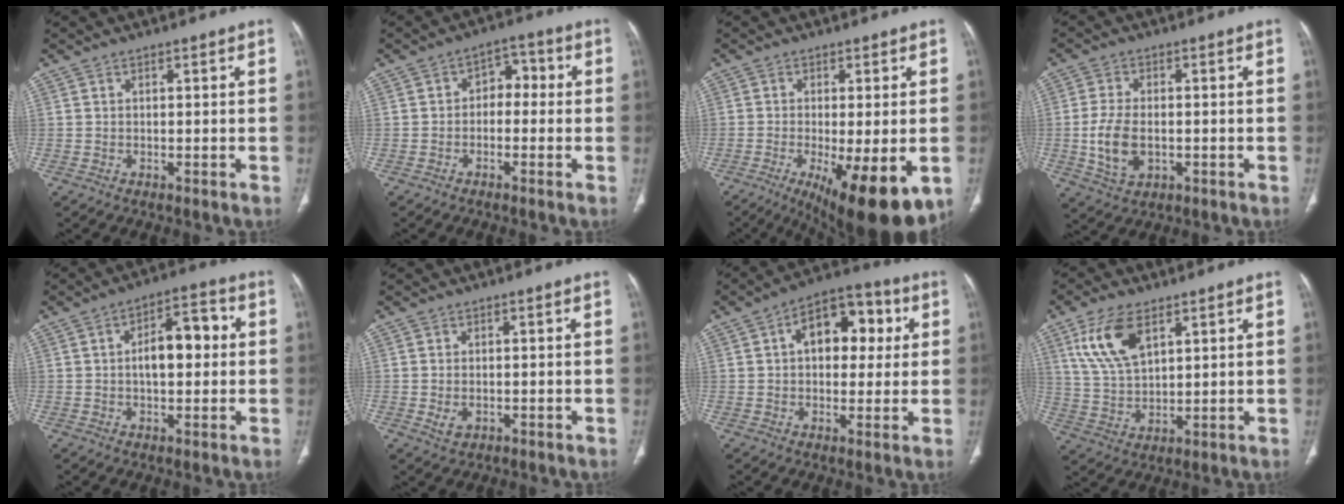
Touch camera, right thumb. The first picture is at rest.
{"total": 7.2, "force": [-0.6, 5.0, 5.1], "torque": [-0.042, 0.039, -0.023]}
{"total": 15.2, "force": [-5.6, 4.5, 13.4], "torque": [-0.177, -0.023, -0.074]}
{"total": 8.1, "force": [-1.2, 5.0, 6.3], "torque": [-0.127, 0.000, -0.016]}
{"total": 9.7, "force": [0.8, 4.9, 8.3], "torque": [-0.114, 0.024, 0.008]}
{"total": 2.5, "force": [-0.4, 1.7, 1.8], "torque": [-0.032, -0.002, -0.002]}
{"total": 13.4, "force": [3.3, 8.3, 10.0], "torque": [-0.104, 0.020, 0.041]}
{"total": 11.1, "force": [5.5, 5.5, 7.9], "torque": [-0.152, -0.016, 0.115]}